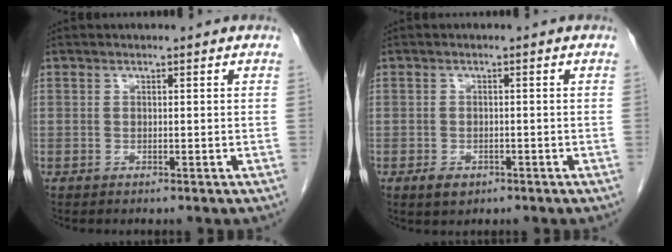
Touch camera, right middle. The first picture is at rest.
{"total": 2.3, "force": [-1.3, 1.4, 1.3], "torque": [-0.024, 0.000, -0.012]}